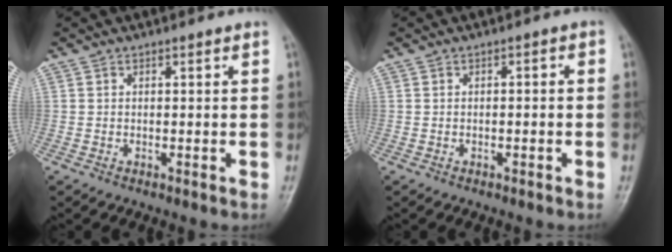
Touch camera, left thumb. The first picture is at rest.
{"total": 1.2, "force": [-0.3, 0.4, 1.1], "torque": [-0.020, 0.013, -0.004]}